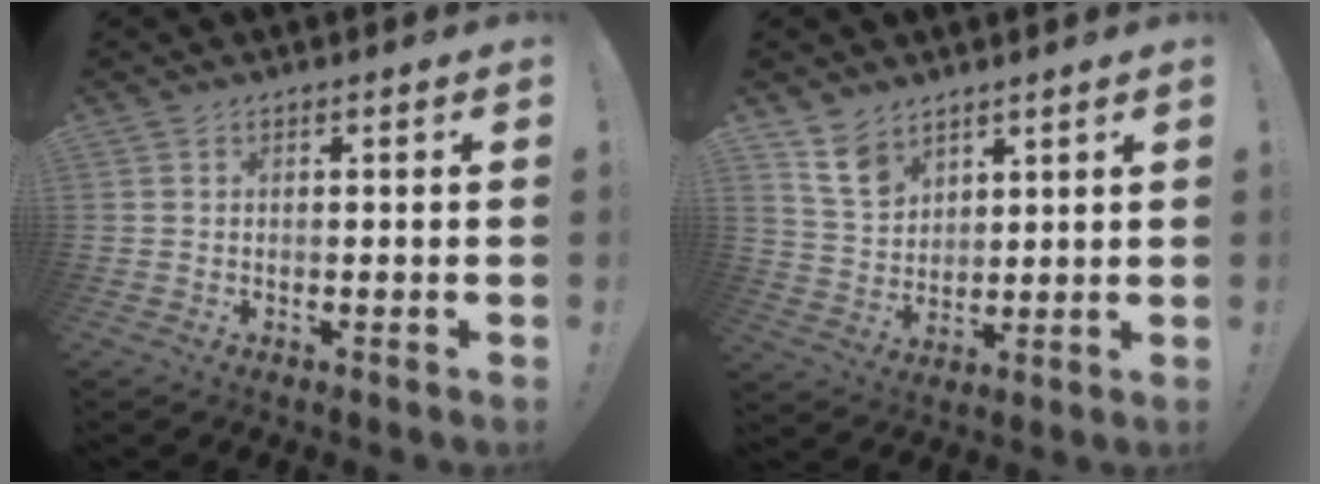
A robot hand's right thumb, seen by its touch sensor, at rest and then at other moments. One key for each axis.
{"total": 10.0, "fx": 6.9, "fy": 6.4, "fz": 3.4, "tx": -0.058, "ty": -0.039, "tz": 0.137}